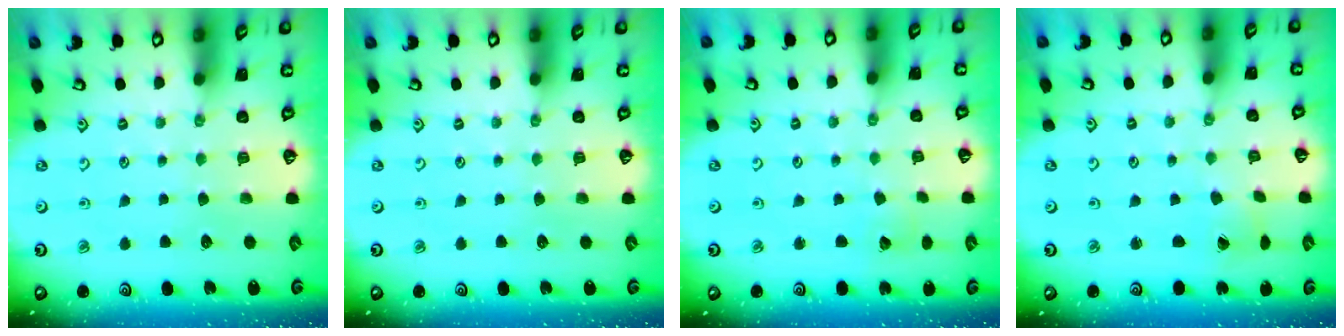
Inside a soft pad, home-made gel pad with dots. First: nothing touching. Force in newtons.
{"total": 0.0}
{"total": 2.1, "press": 2.1, "slide": 0.2}
{"total": 1.6, "press": 1.6, "slide": 0.1}